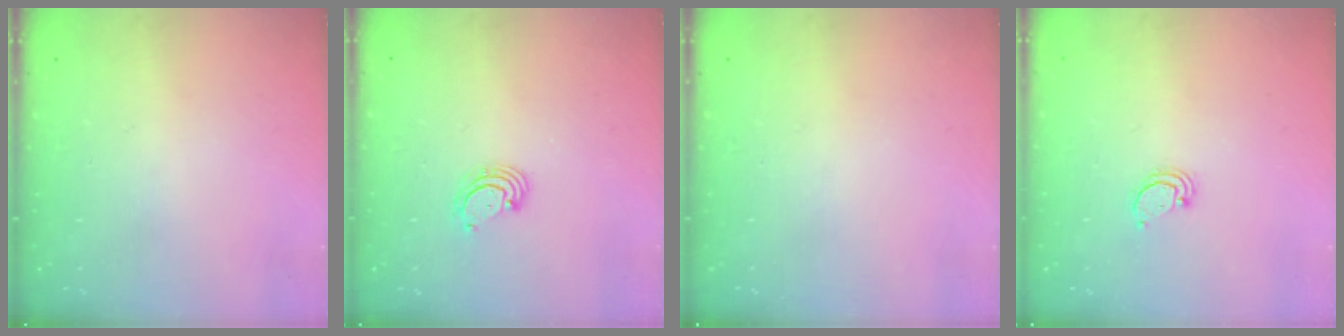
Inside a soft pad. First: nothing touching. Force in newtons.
{"total": 2.5, "press": 2.5, "slide": 0.3}
{"total": 0.0}
{"total": 2.2, "press": 2.2, "slide": 0.2}